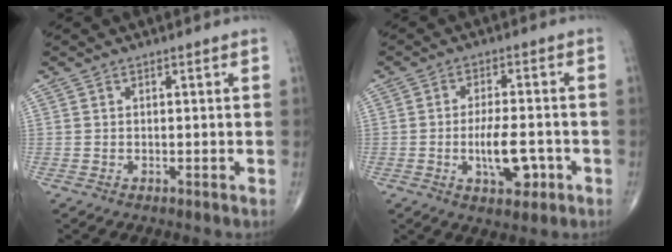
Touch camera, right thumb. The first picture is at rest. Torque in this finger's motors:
{"motor_torque": [2.72, 2.26, 1.27, -0.66, 0.41]}